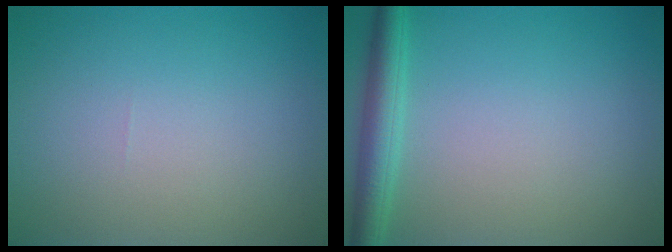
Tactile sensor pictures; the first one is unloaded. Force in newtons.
{"total": 3.3, "press": 3.3, "slide": 0.2}